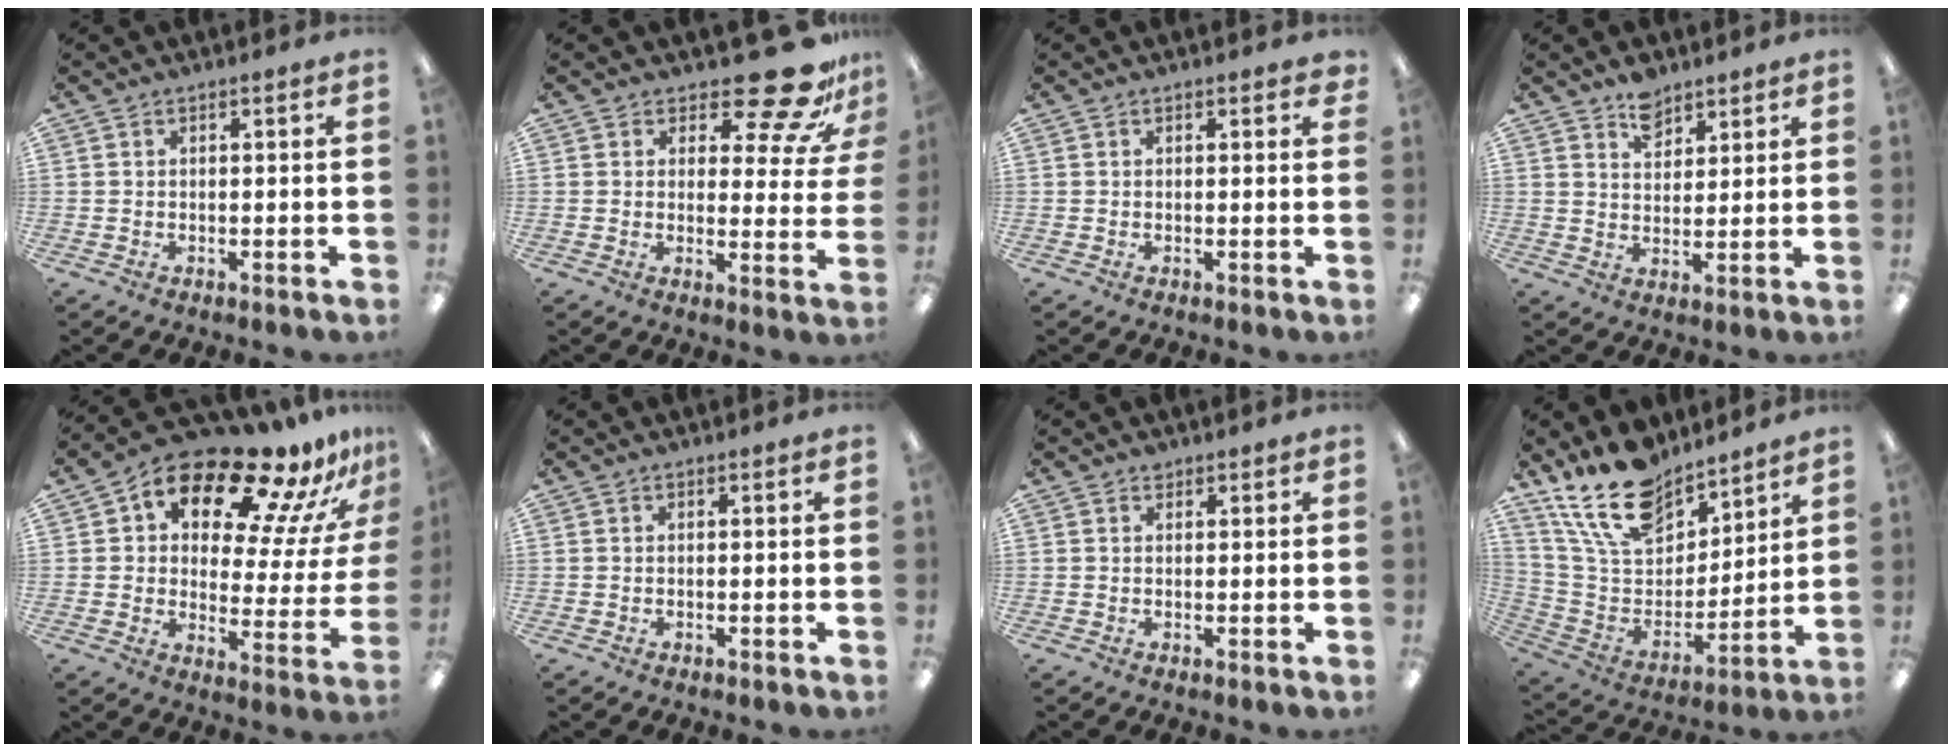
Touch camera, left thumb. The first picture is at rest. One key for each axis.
{"total": 15.8, "fx": 11.1, "fy": 5.7, "fz": 9.6, "tx": -0.136, "ty": -0.077, "tz": 0.187}
{"total": 0.6, "fx": 0.4, "fy": 0.2, "fz": 0.3, "tx": 0.000, "ty": -0.001, "tz": 0.006}
{"total": 6.3, "fx": 4.9, "fy": 3.6, "fz": 1.7, "tx": -0.018, "ty": -0.022, "tz": 0.086}
{"total": 16.7, "fx": 12.5, "fy": 6.8, "fz": 8.9, "tx": -0.155, "ty": -0.097, "tz": 0.207}
{"total": 0.0}
{"total": 1.1, "fx": 0.8, "fy": 0.8, "fz": 0.2, "tx": 0.004, "ty": -0.001, "tz": 0.014}
{"total": 19.0, "fx": 14.8, "fy": 9.0, "fz": 7.9, "tx": -0.170, "ty": -0.085, "tz": 0.275}